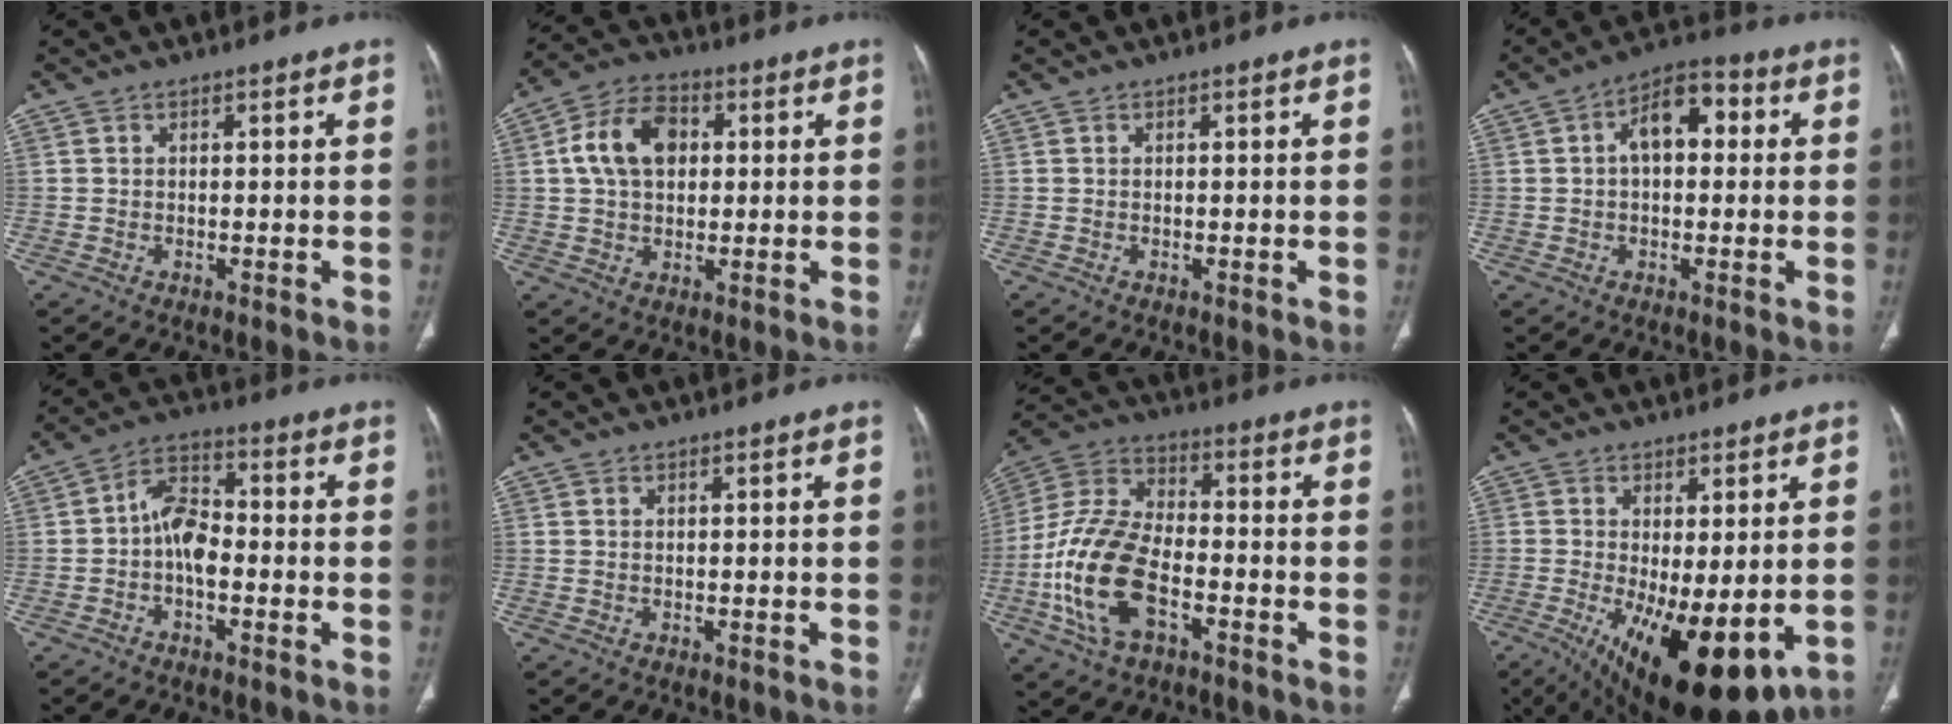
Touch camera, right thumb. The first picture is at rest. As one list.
[{"total": 10.8, "force": [2.1, 7.3, 7.6], "torque": [-0.126, 0.016, 0.031]}, {"total": 0.0}, {"total": 8.9, "force": [1.4, 5.2, 7.2], "torque": [-0.095, 0.028, 0.014]}, {"total": 7.6, "force": [-1.3, 4.2, 6.2], "torque": [-0.099, 0.026, -0.036]}, {"total": 0.0}, {"total": 16.9, "force": [-5.6, 9.1, 13.1], "torque": [-0.273, 0.027, -0.110]}, {"total": 16.7, "force": [-4.4, 6.4, 14.8], "torque": [-0.222, -0.028, -0.044]}]